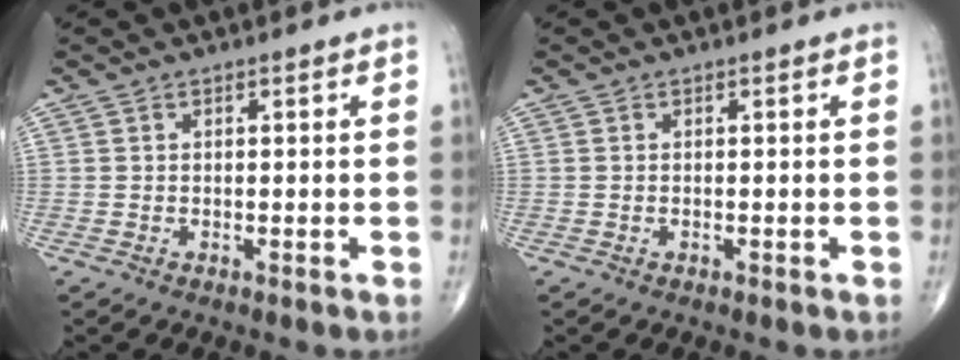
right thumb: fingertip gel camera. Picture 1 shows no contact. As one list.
[{"total": 0.0}]